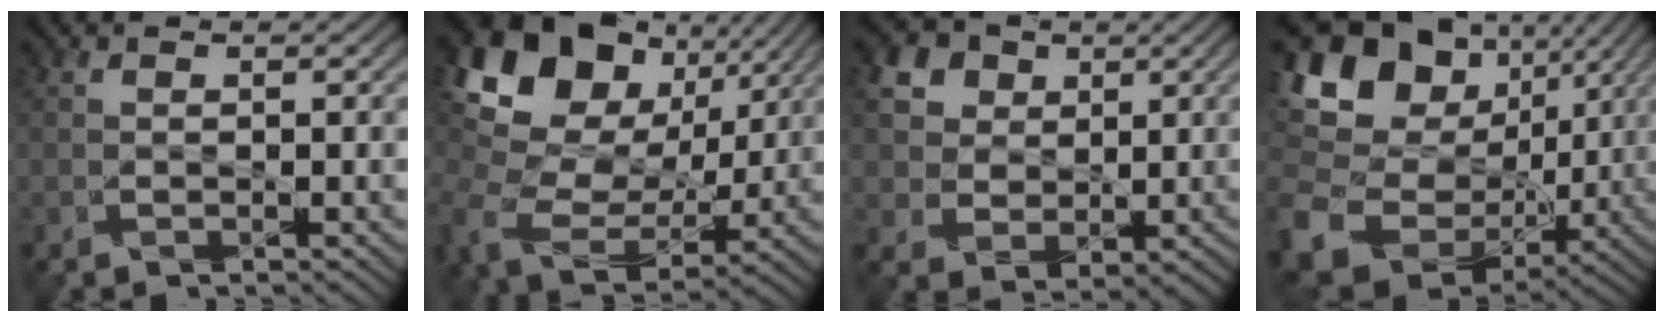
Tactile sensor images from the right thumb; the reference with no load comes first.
{"total": 17.4, "force": [6.9, 12.7, 9.8], "torque": [-0.247, 0.037, 0.133]}
{"total": 9.9, "force": [3.5, 8.1, 4.5], "torque": [-0.149, 0.011, 0.077]}
{"total": 19.9, "force": [1.0, 16.7, 10.9], "torque": [-0.262, -0.035, 0.040]}